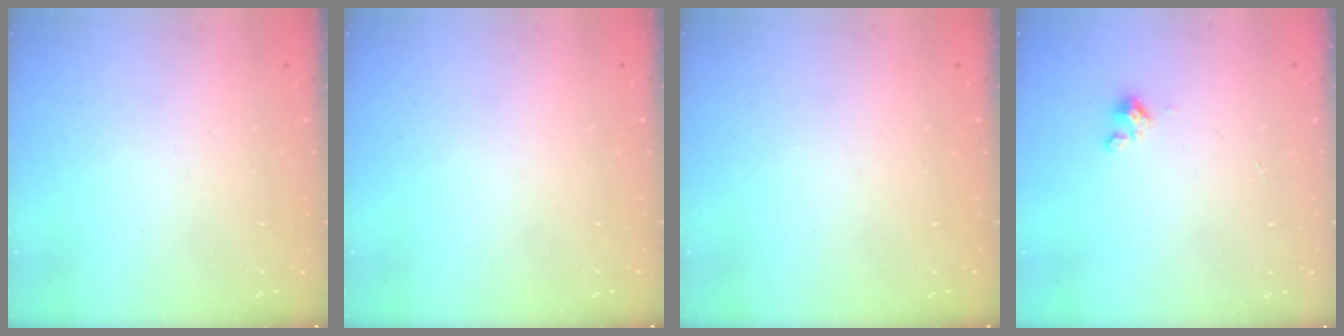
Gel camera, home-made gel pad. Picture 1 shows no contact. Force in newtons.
{"total": 0.0}
{"total": 0.0}
{"total": 0.9, "press": 0.9, "slide": 0.2}